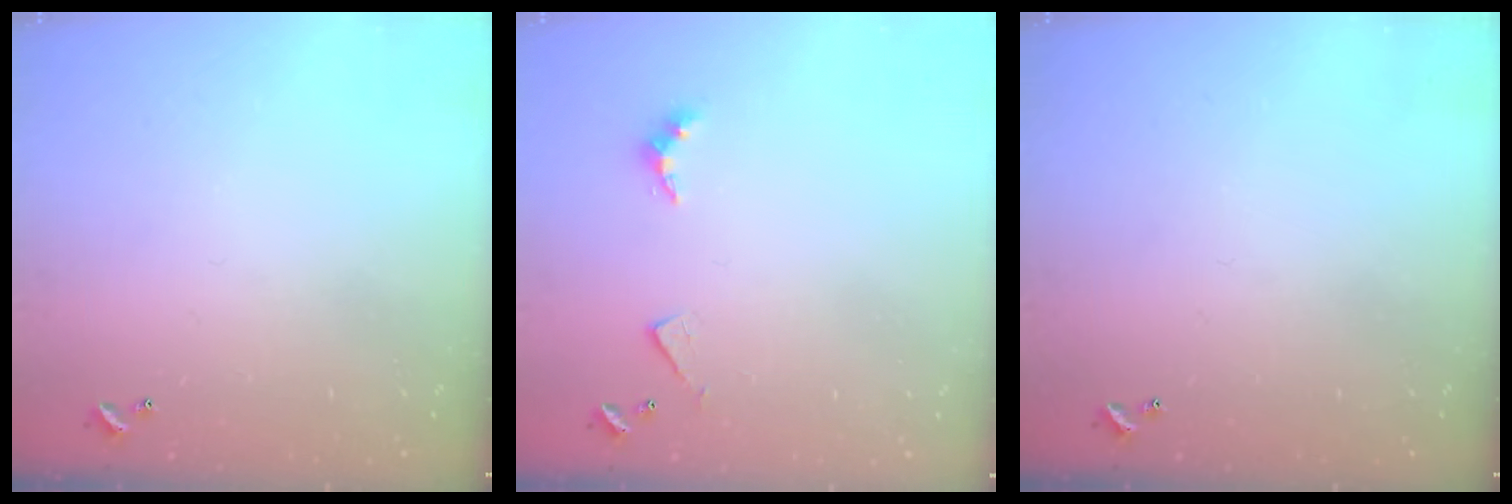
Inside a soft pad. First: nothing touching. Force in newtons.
{"total": 4.5, "press": 4.5, "slide": 0.8}
{"total": 0.0}